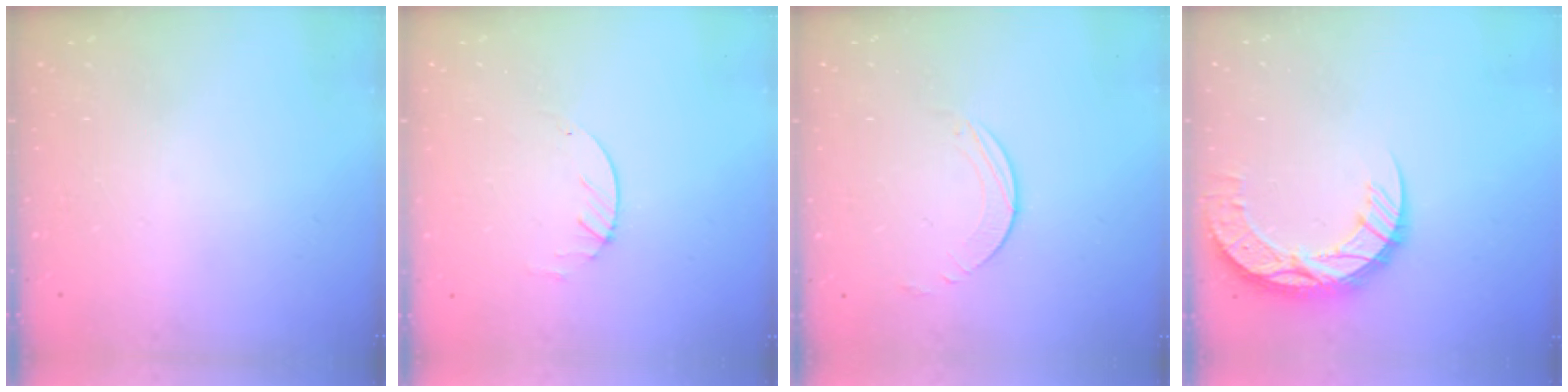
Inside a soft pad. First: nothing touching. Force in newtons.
{"total": 1.9, "press": 1.9, "slide": 0.3}
{"total": 3.2, "press": 3.2, "slide": 0.3}
{"total": 13.3, "press": 13.2, "slide": 1.0}